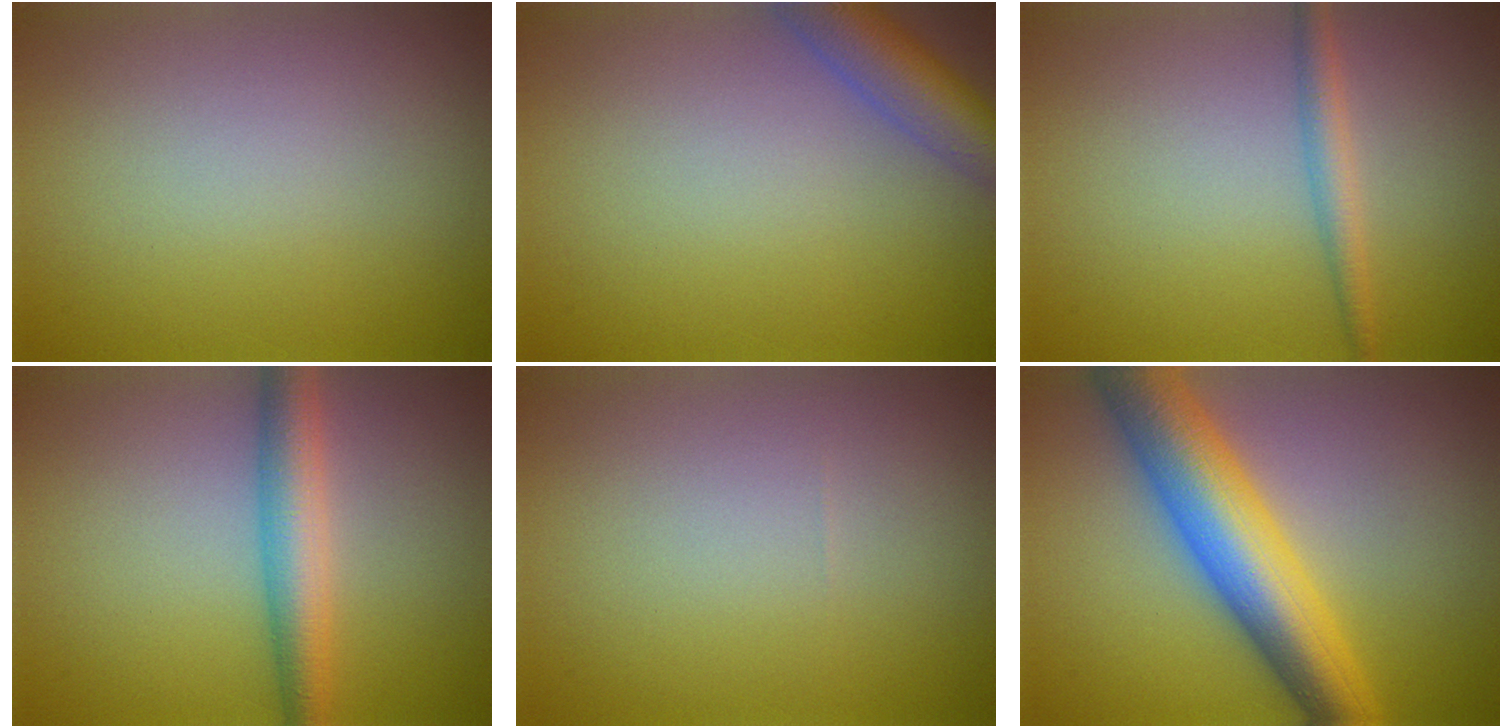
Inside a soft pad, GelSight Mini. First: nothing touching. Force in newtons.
{"total": 4.8, "press": 4.8, "slide": 0.3}
{"total": 2.0, "press": 2.0, "slide": 0.0}
{"total": 4.2, "press": 4.2, "slide": 0.0}
{"total": 0.0}
{"total": 9.5, "press": 9.5, "slide": 0.1}